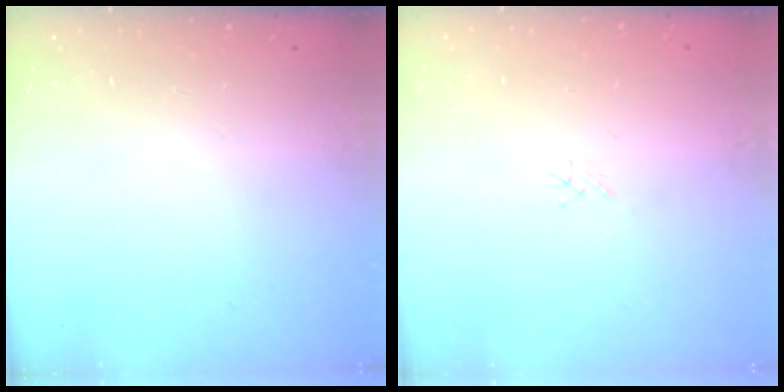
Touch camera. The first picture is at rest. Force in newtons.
{"total": 1.3, "press": 1.2, "slide": 0.3}